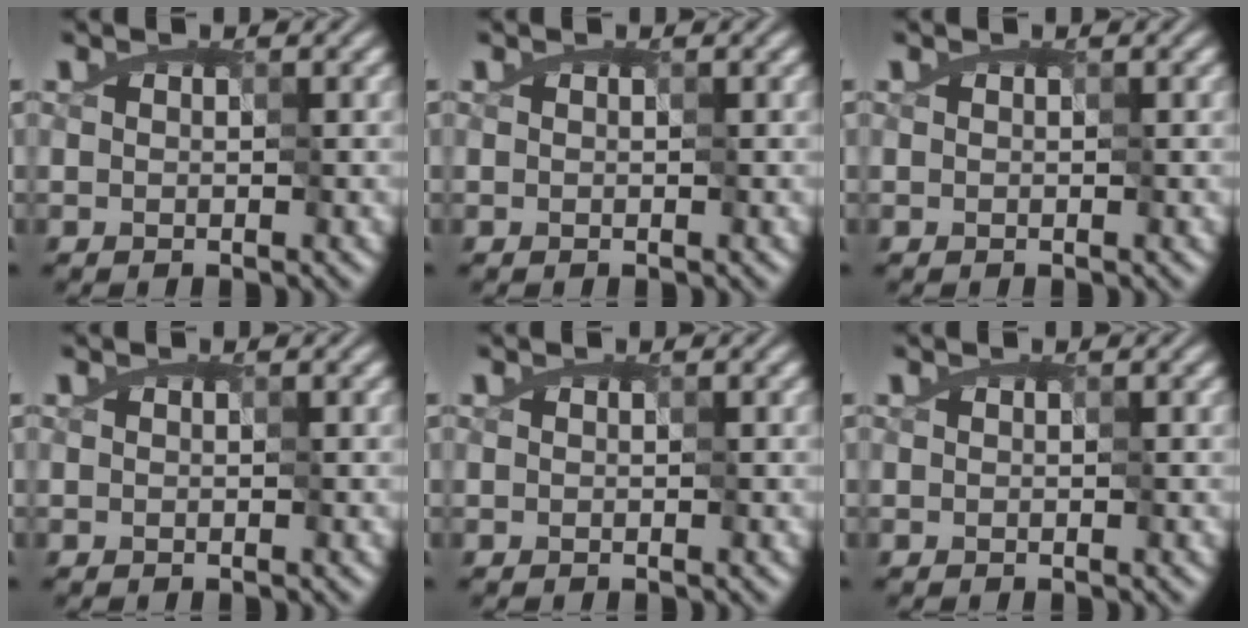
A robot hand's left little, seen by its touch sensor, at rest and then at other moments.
{"total": 0.0}
{"total": 0.0}
{"total": 0.0}
{"total": 0.0}
{"total": 0.0}